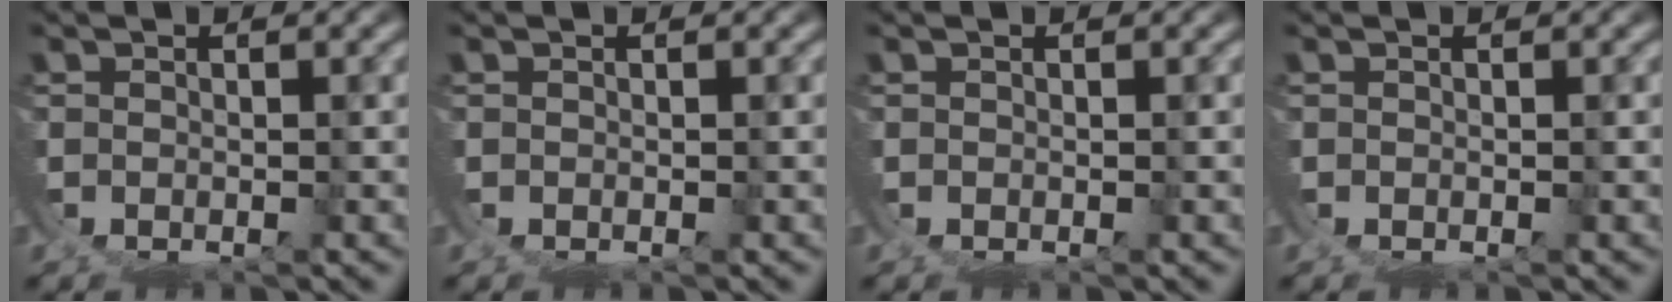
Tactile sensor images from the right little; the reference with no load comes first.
{"total": 0.0}
{"total": 0.0}
{"total": 0.0}